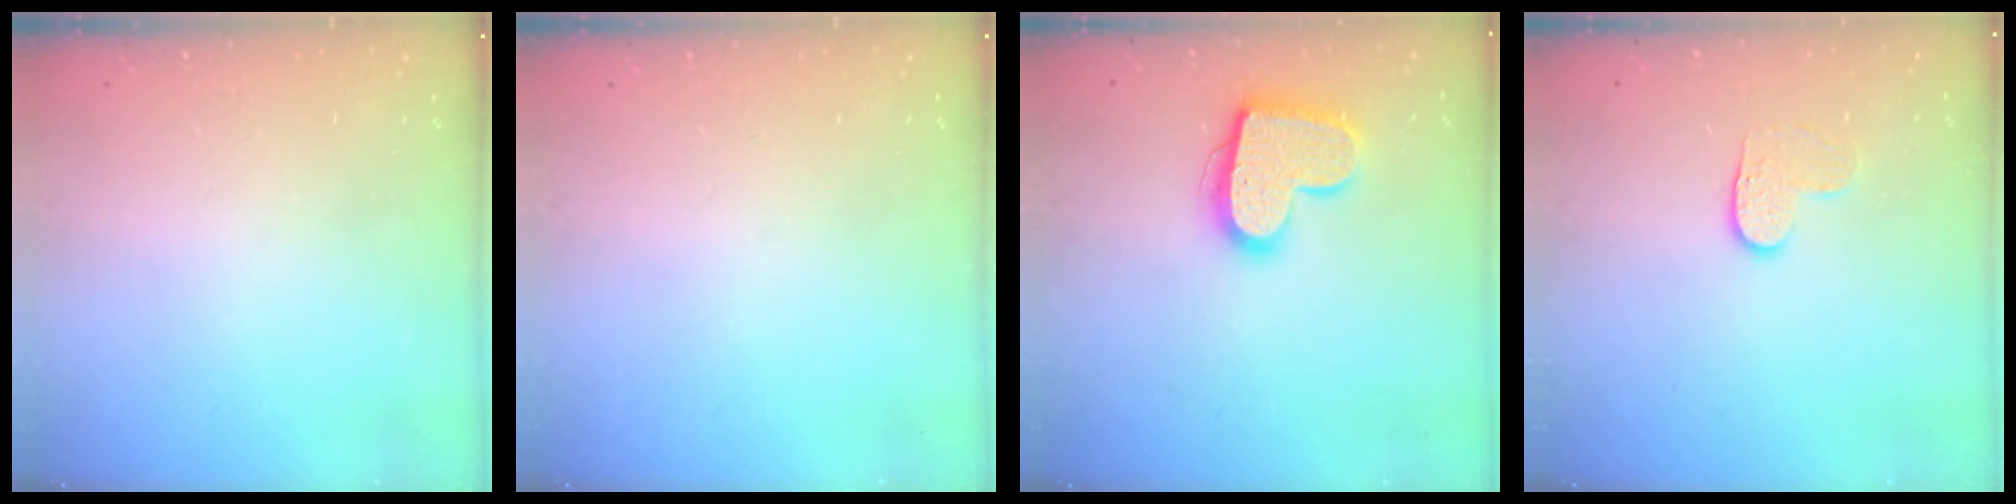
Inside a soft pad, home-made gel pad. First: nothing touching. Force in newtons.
{"total": 0.0}
{"total": 15.8, "press": 15.8, "slide": 1.0}
{"total": 4.0, "press": 4.0, "slide": 0.4}